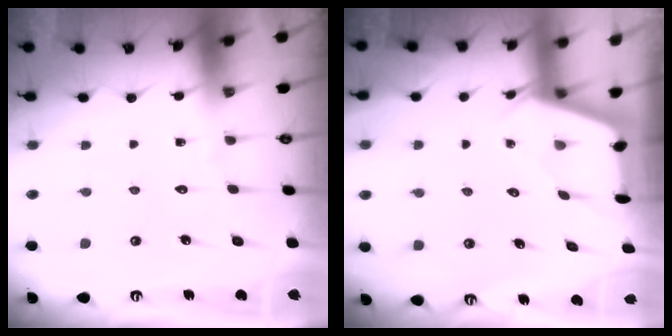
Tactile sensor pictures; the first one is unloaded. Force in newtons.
{"total": 2.5, "press": 2.5, "slide": 0.3}